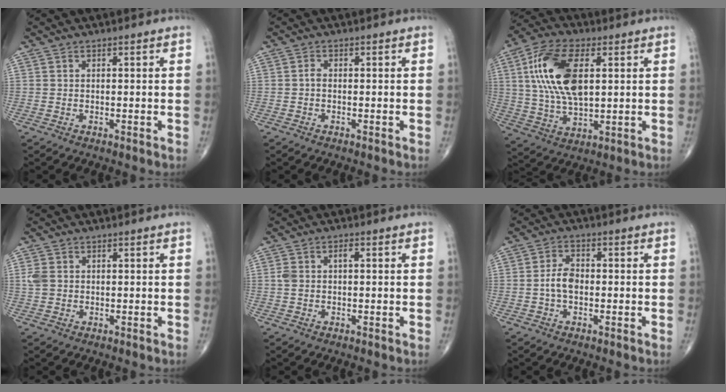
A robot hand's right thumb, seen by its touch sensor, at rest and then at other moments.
{"total": 0.9, "force": [-0.2, 0.6, 0.7], "torque": [-0.011, 0.001, -0.007]}
{"total": 16.6, "force": [3.8, 8.3, 13.9], "torque": [-0.271, 0.001, 0.071]}
{"total": 2.5, "force": [0.3, 2.0, 1.5], "torque": [-0.038, 0.002, 0.008]}
{"total": 2.9, "force": [0.4, 1.6, 2.4], "torque": [-0.059, 0.015, 0.007]}
{"total": 4.3, "force": [-0.6, 2.6, 3.3], "torque": [-0.063, 0.014, -0.018]}